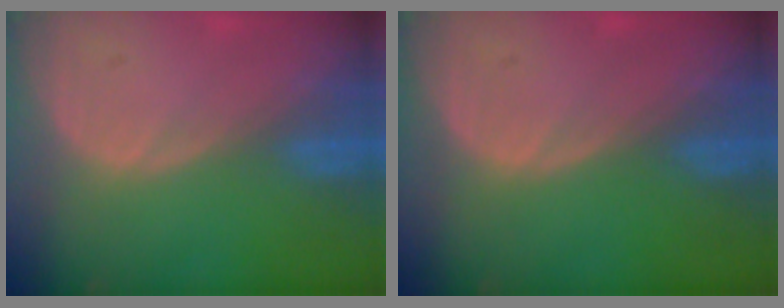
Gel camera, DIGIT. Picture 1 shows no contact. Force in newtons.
{"total": 0.0}